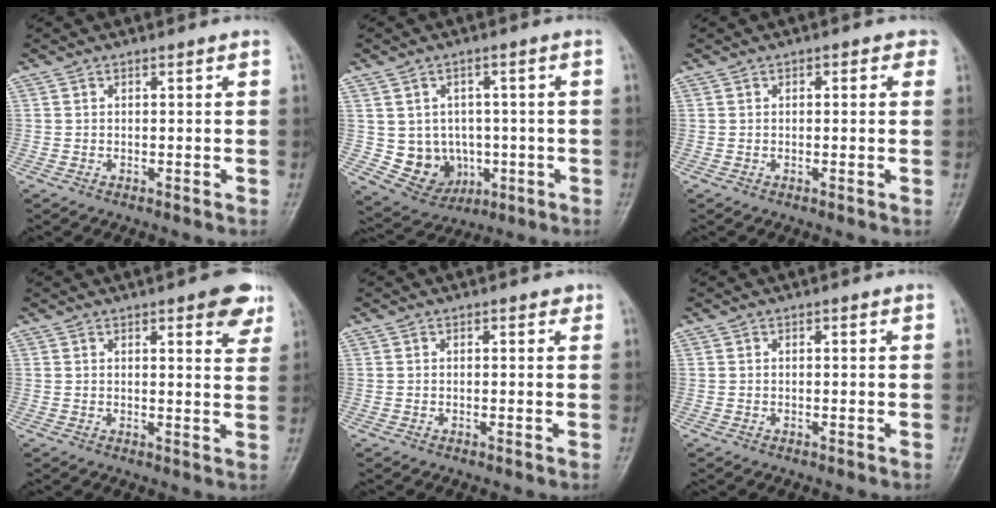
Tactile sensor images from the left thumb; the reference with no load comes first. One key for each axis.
{"total": 8.5, "fx": -0.9, "fy": 7.6, "fz": 3.7, "tx": -0.023, "ty": 0.006, "tz": 0.006}
{"total": 2.1, "fx": 0.8, "fy": 1.3, "fz": 1.4, "tx": 0.000, "ty": 0.003, "tz": 0.003}
{"total": 6.6, "fx": 3.8, "fy": 2.1, "fz": 5.0, "tx": -0.040, "ty": -0.015, "tz": 0.040}
{"total": 0.6, "fx": 0.3, "fy": 0.4, "fz": 0.2, "tx": 0.003, "ty": -0.001, "tz": -0.001}
{"total": 0.0}